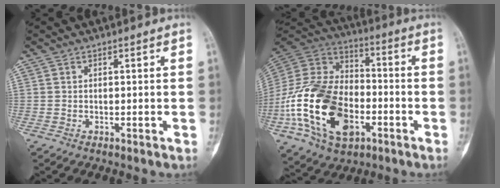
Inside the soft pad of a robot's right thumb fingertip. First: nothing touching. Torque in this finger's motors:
{"motor_torque": [2.74, 2.27, 1.48, -1.30, 0.29]}